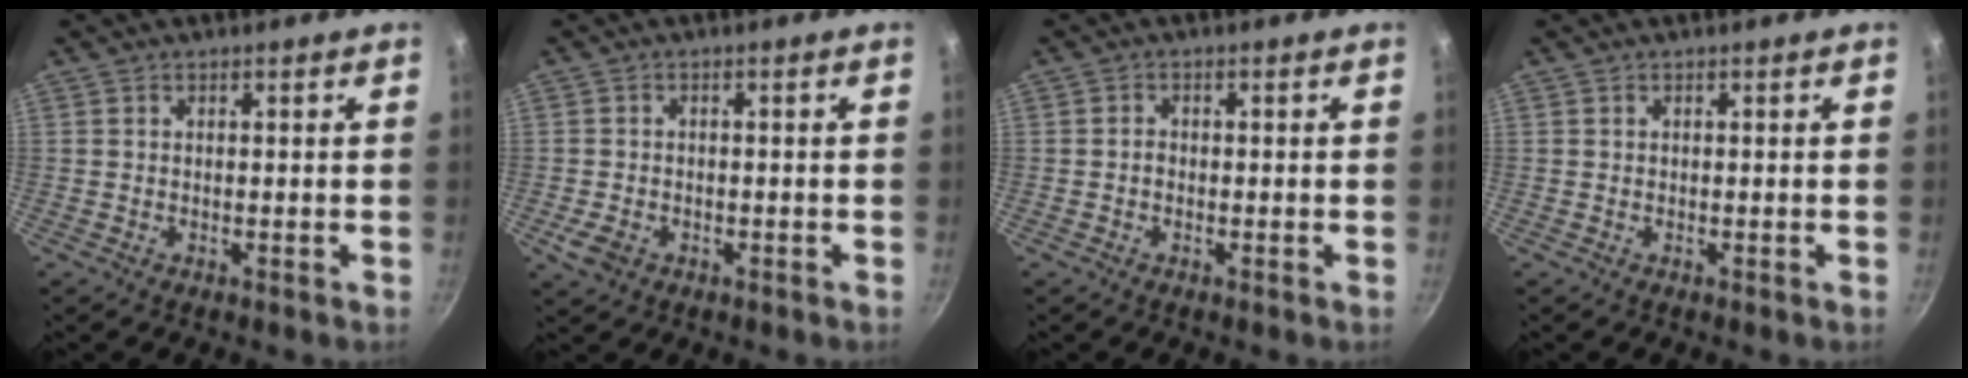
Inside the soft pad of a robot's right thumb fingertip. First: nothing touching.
{"total": 3.9, "force": [-1.6, 2.8, 2.3], "torque": [-0.045, 0.006, -0.026]}
{"total": 1.2, "force": [-0.4, 0.9, 0.6], "torque": [-0.010, 0.007, -0.008]}
{"total": 0.0}